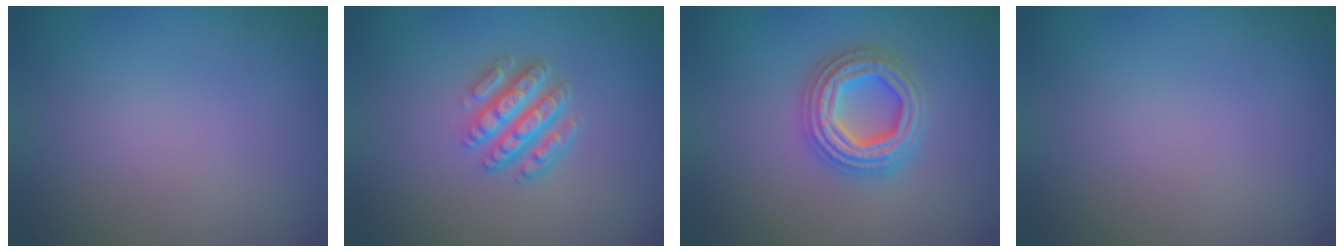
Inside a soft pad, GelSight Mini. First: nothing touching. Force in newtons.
{"total": 4.7, "press": 3.5, "slide": 3.1}
{"total": 4.7, "press": 4.6, "slide": 0.7}
{"total": 0.0}